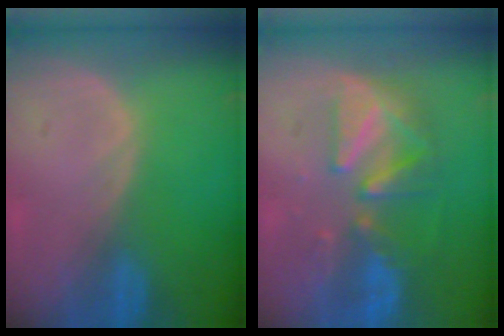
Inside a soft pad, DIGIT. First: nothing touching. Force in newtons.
{"total": 8.3, "press": 8.1, "slide": 1.9}